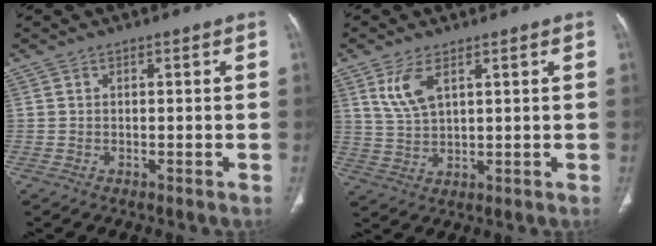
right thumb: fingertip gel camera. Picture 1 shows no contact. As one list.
[{"total": 6.0, "force": [3.0, 2.6, 4.6], "torque": [-0.098, -0.009, 0.072]}]